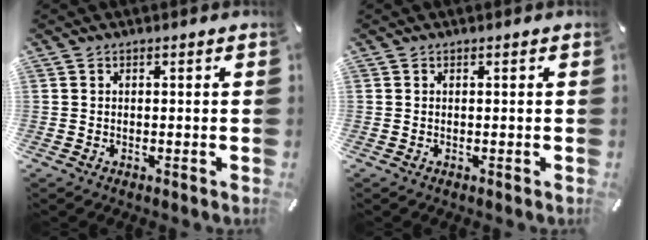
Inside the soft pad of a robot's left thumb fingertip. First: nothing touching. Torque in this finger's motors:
{"motor_torque": [-0.05, -0.04, 0.02, -0.02, 0.00]}